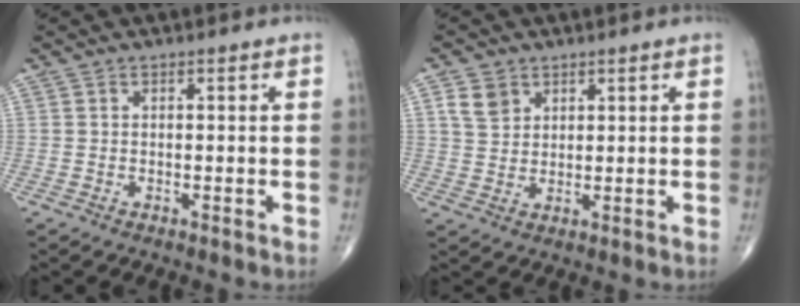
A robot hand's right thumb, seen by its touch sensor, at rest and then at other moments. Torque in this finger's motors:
{"motor_torque": [-0.11, 0.11, 0.00, 0.00, 0.04]}